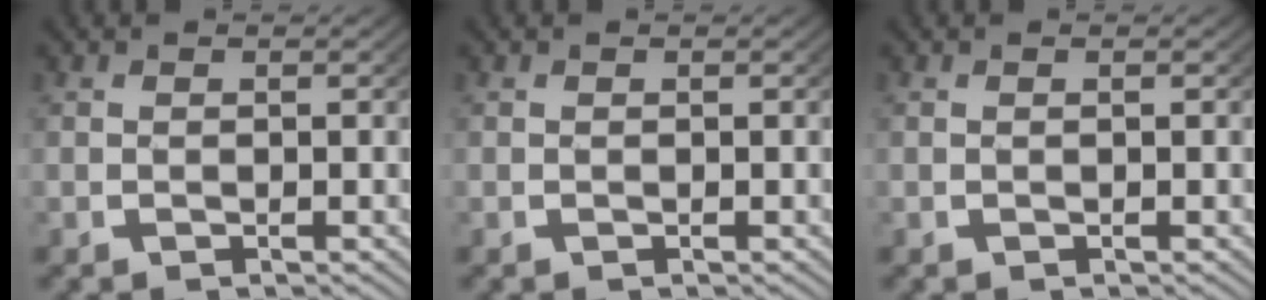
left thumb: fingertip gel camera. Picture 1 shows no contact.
{"total": 0.0}
{"total": 0.0}